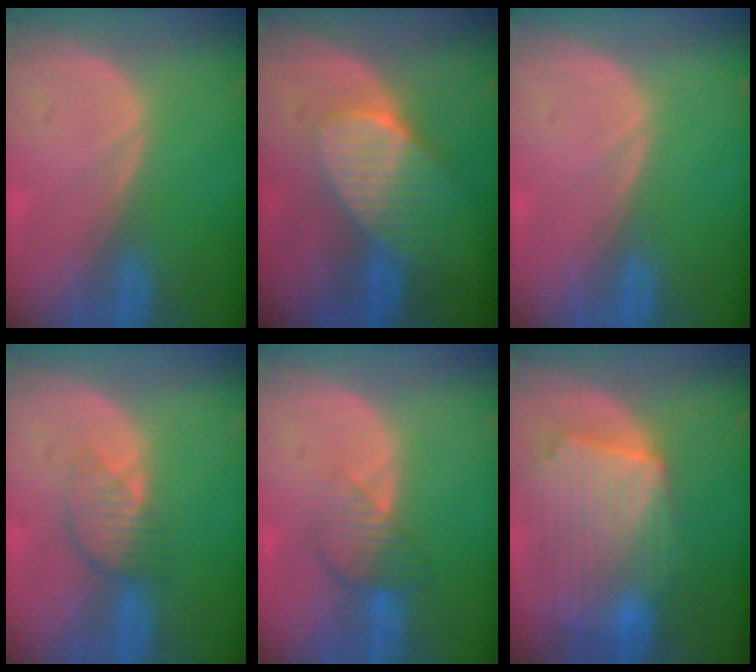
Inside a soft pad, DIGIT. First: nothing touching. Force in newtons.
{"total": 7.5, "press": 6.7, "slide": 3.3}
{"total": 0.0}
{"total": 4.0, "press": 3.6, "slide": 1.9}
{"total": 4.4, "press": 3.8, "slide": 2.3}
{"total": 10.8, "press": 9.4, "slide": 5.3}